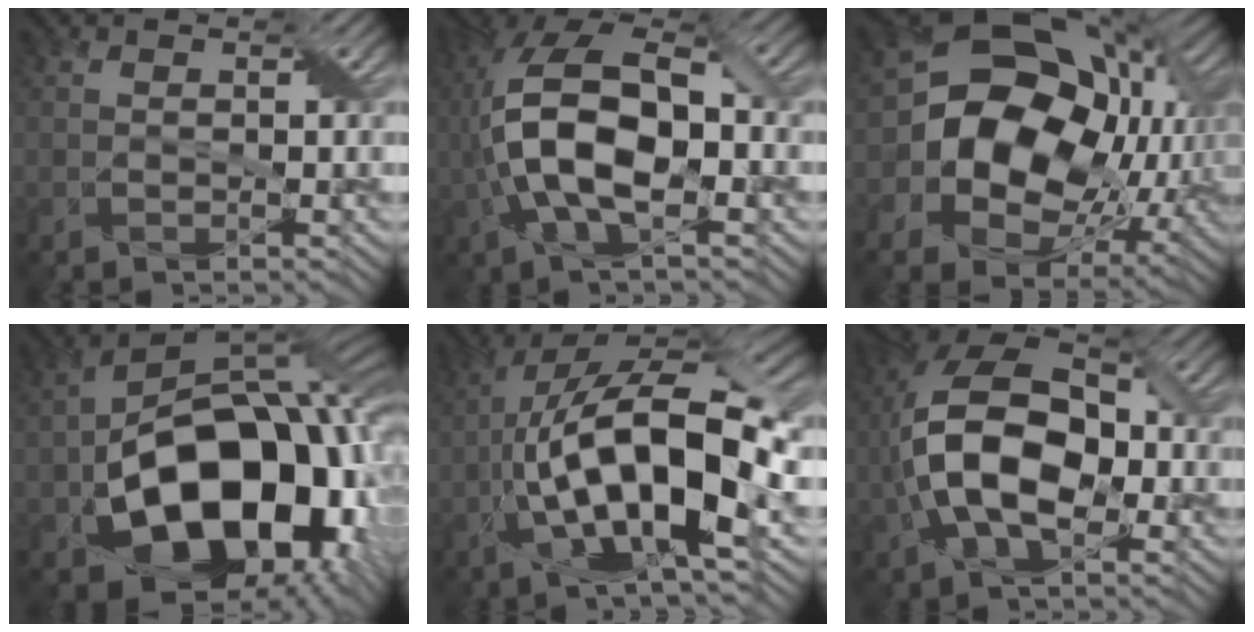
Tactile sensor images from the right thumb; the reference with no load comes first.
{"total": 13.1, "force": [-1.6, 6.2, 11.5], "torque": [-0.266, -0.001, -0.035]}
{"total": 18.7, "force": [0.7, 14.4, 11.9], "torque": [-0.232, -0.011, 0.024]}
{"total": 20.0, "force": [-5.7, 12.8, 14.3], "torque": [-0.234, -0.036, -0.073]}
{"total": 16.7, "force": [-3.4, 5.9, 15.2], "torque": [-0.289, 0.021, -0.069]}
{"total": 13.4, "force": [-2.0, 7.6, 10.9], "torque": [-0.240, 0.002, -0.054]}